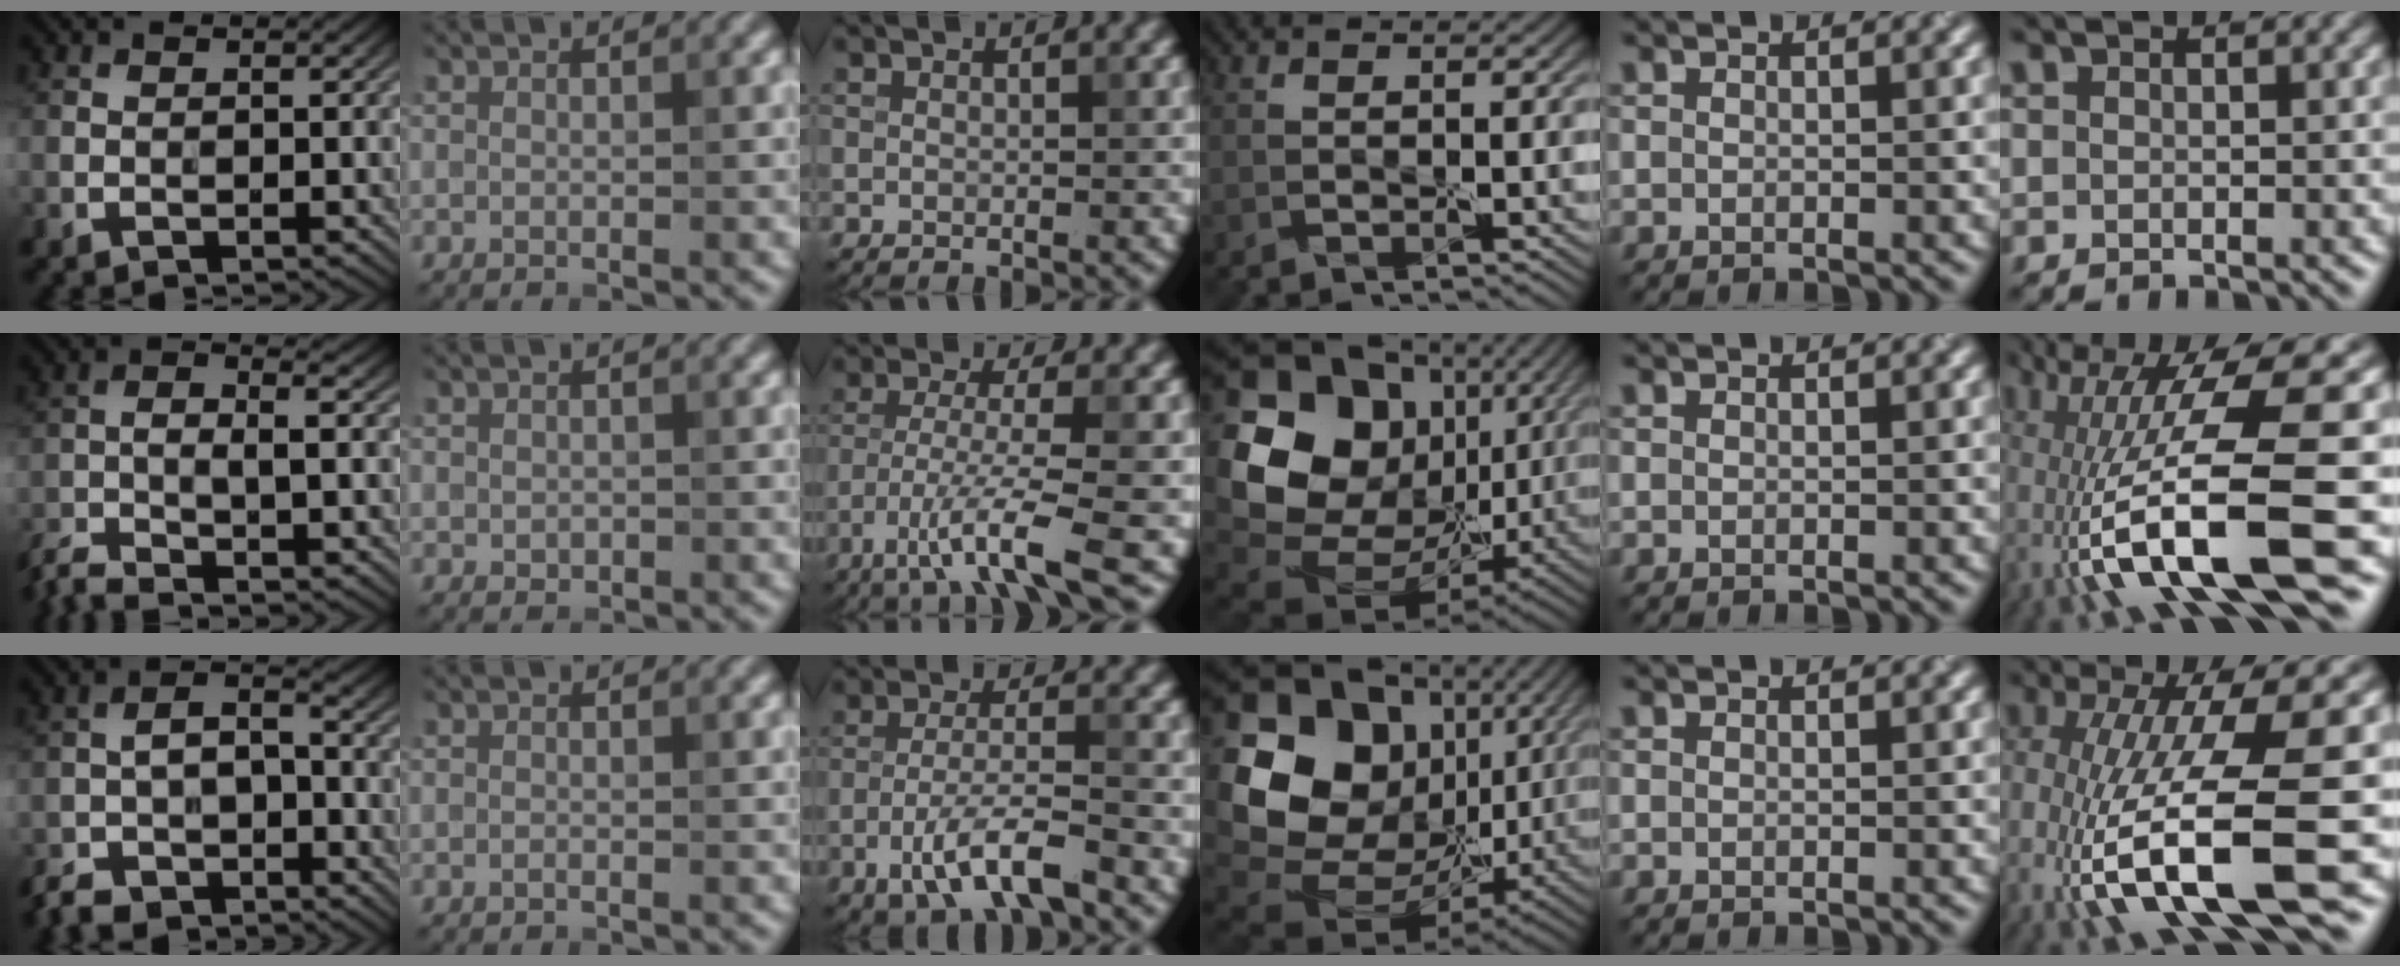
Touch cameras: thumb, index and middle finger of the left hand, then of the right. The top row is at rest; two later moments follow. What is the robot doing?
{"motion": "peel", "object": "shipping label"}